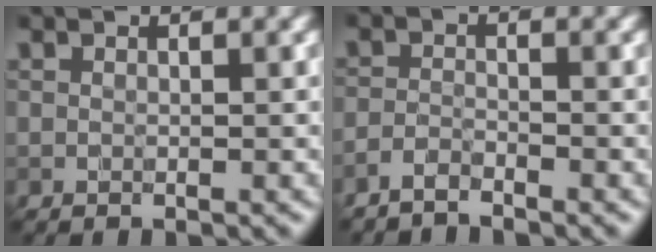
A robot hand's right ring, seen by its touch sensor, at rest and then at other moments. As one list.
[{"total": 1.5, "force": [-1.5, 0.0, 0.2], "torque": [-0.002, 0.003, -0.034]}]